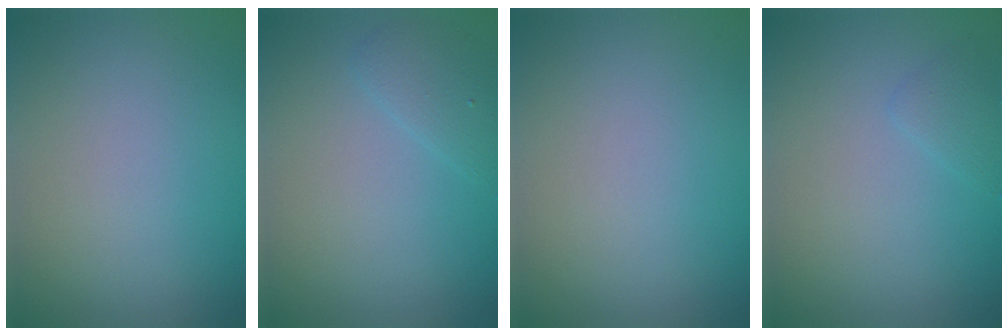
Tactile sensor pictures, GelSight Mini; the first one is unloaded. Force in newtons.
{"total": 1.5, "press": 1.5, "slide": 0.1}
{"total": 0.0}
{"total": 1.0, "press": 1.0, "slide": 0.1}